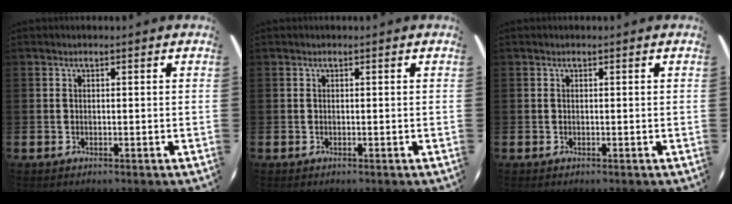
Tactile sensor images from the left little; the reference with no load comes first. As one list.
[{"total": 0.0}, {"total": 0.0}]